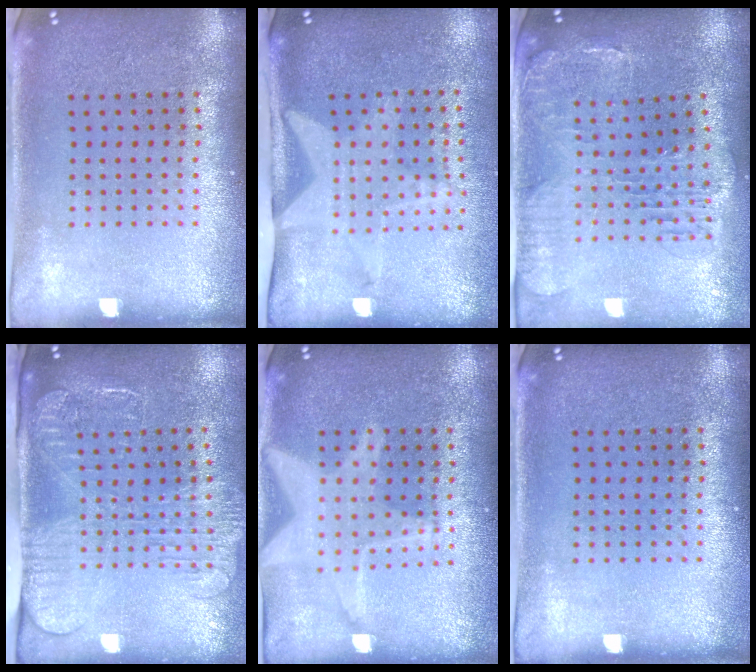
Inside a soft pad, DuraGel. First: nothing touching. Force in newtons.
{"total": 2.1, "press": 1.5, "slide": 1.4}
{"total": 1.5, "press": 1.4, "slide": 0.4}
{"total": 2.6, "press": 2.0, "slide": 1.7}
{"total": 2.1, "press": 2.1, "slide": 0.2}
{"total": 0.0}